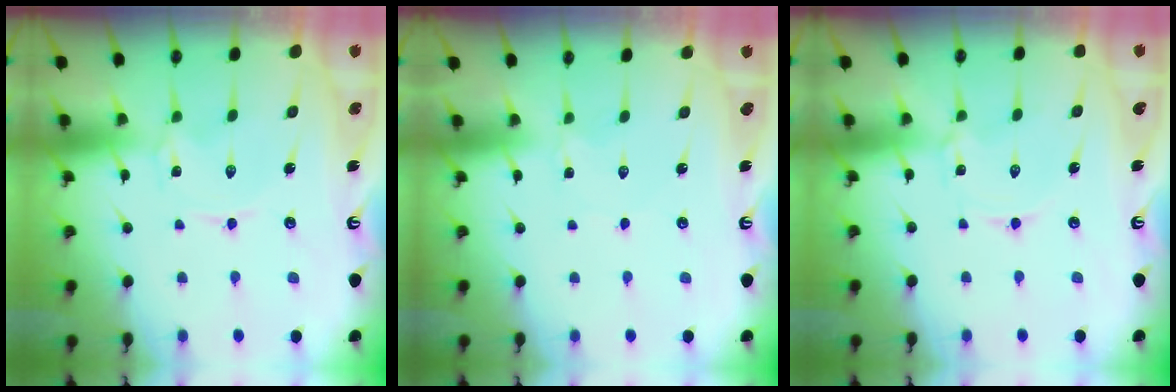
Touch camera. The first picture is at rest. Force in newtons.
{"total": 0.9, "press": 0.9, "slide": 0.1}
{"total": 0.9, "press": 0.9, "slide": 0.2}